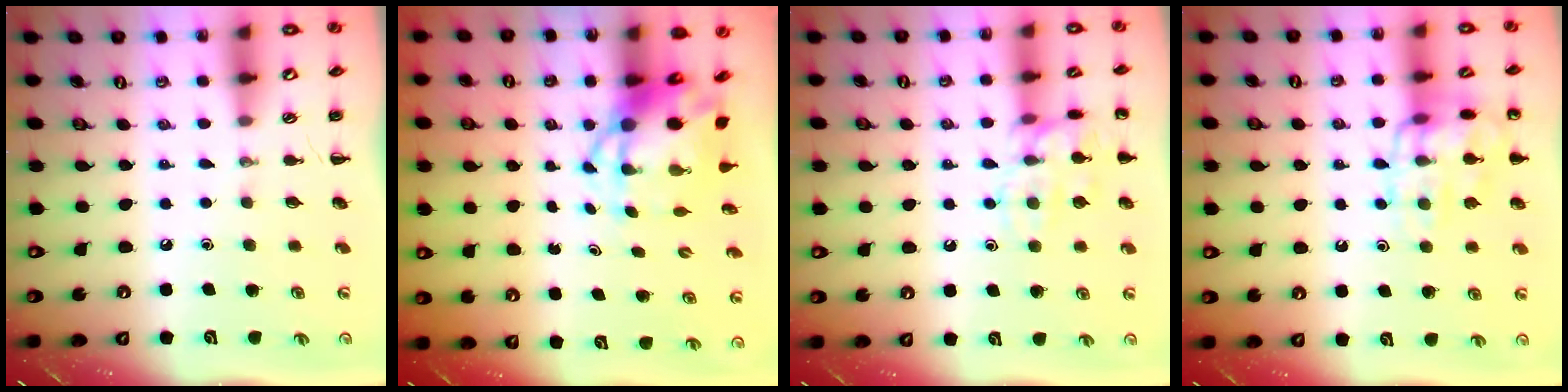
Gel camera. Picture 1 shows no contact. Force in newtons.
{"total": 6.6, "press": 6.3, "slide": 2.1}
{"total": 12.8, "press": 12.8, "slide": 0.6}
{"total": 15.2, "press": 15.1, "slide": 0.5}